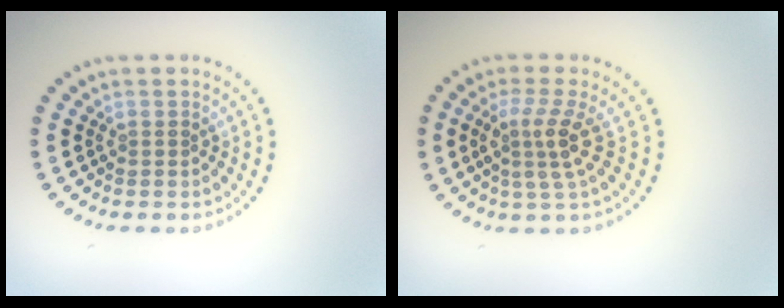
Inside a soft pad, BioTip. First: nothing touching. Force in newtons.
{"total": 3.0, "press": 2.2, "slide": 2.1}